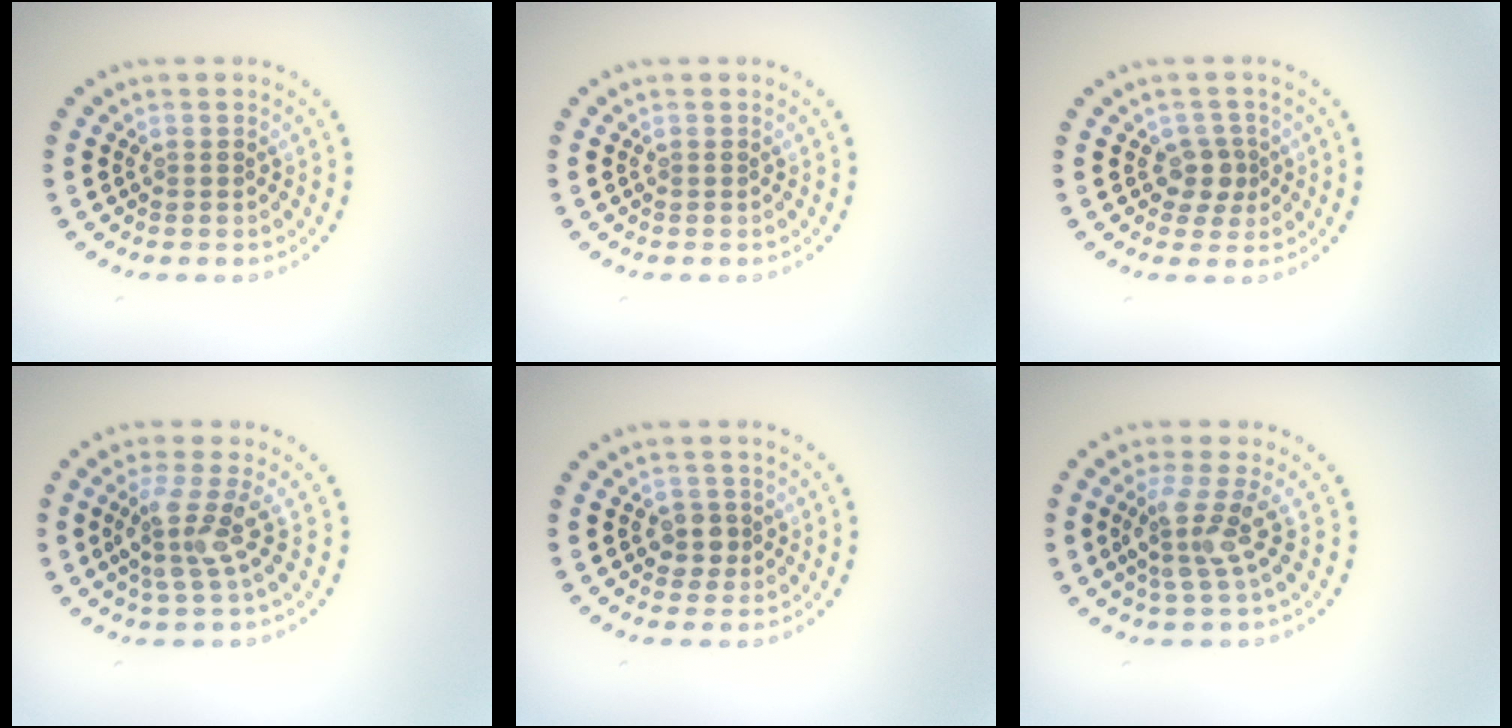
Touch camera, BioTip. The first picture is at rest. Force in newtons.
{"total": 0.0}
{"total": 2.0, "press": 1.6, "slide": 1.2}
{"total": 3.2, "press": 2.5, "slide": 2.0}
{"total": 1.9, "press": 1.7, "slide": 0.9}
{"total": 3.3, "press": 2.5, "slide": 2.1}